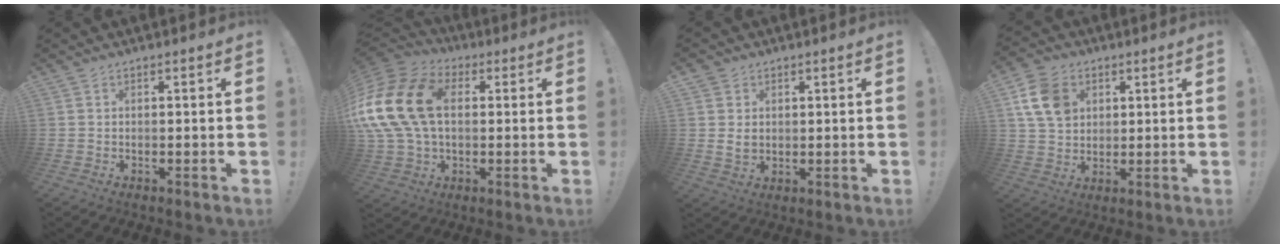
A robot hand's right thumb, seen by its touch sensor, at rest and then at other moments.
{"total": 23.3, "force": [3.3, 16.4, 16.2], "torque": [-0.323, 0.008, 0.063]}
{"total": 4.5, "force": [1.1, 3.8, 2.0], "torque": [-0.018, -0.004, 0.020]}
{"total": 13.0, "force": [4.7, 10.0, 6.8], "torque": [-0.111, -0.008, 0.097]}